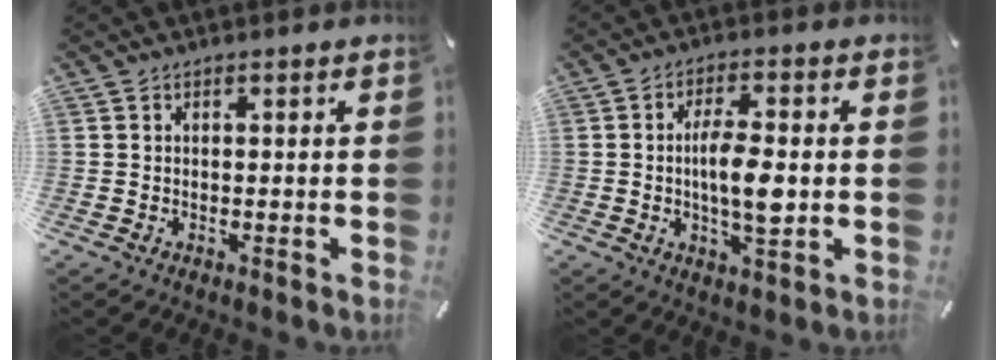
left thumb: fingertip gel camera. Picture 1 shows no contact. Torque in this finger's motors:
{"motor_torque": [-0.12, 0.89, 0.97, -0.20, 0.09]}